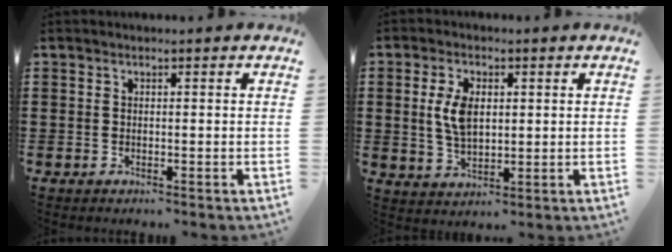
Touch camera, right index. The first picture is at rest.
{"total": 6.1, "force": [0.9, 3.5, 5.0], "torque": [-0.119, 0.007, 0.011]}